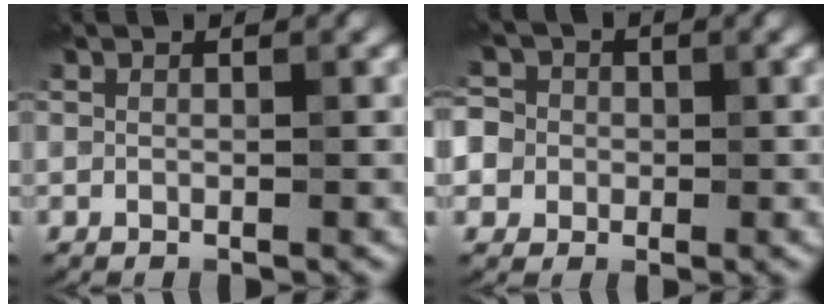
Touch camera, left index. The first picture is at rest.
{"total": 7.6, "force": [-1.1, 7.2, 2.2], "torque": [-0.041, 0.025, -0.053]}